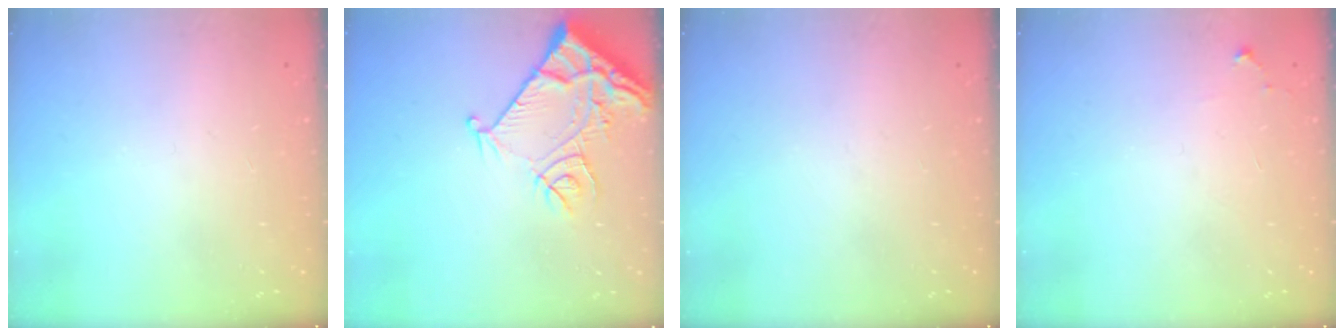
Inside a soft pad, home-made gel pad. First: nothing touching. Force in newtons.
{"total": 12.6, "press": 12.5, "slide": 1.5}
{"total": 0.0}
{"total": 4.9, "press": 4.9, "slide": 0.7}